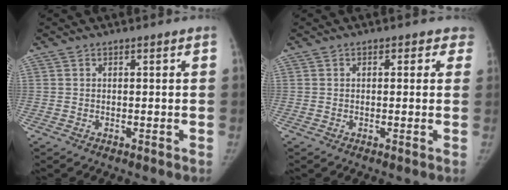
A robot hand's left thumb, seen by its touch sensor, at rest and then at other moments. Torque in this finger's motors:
{"motor_torque": [-0.29, 0.02, -0.16, -0.02, -0.04]}